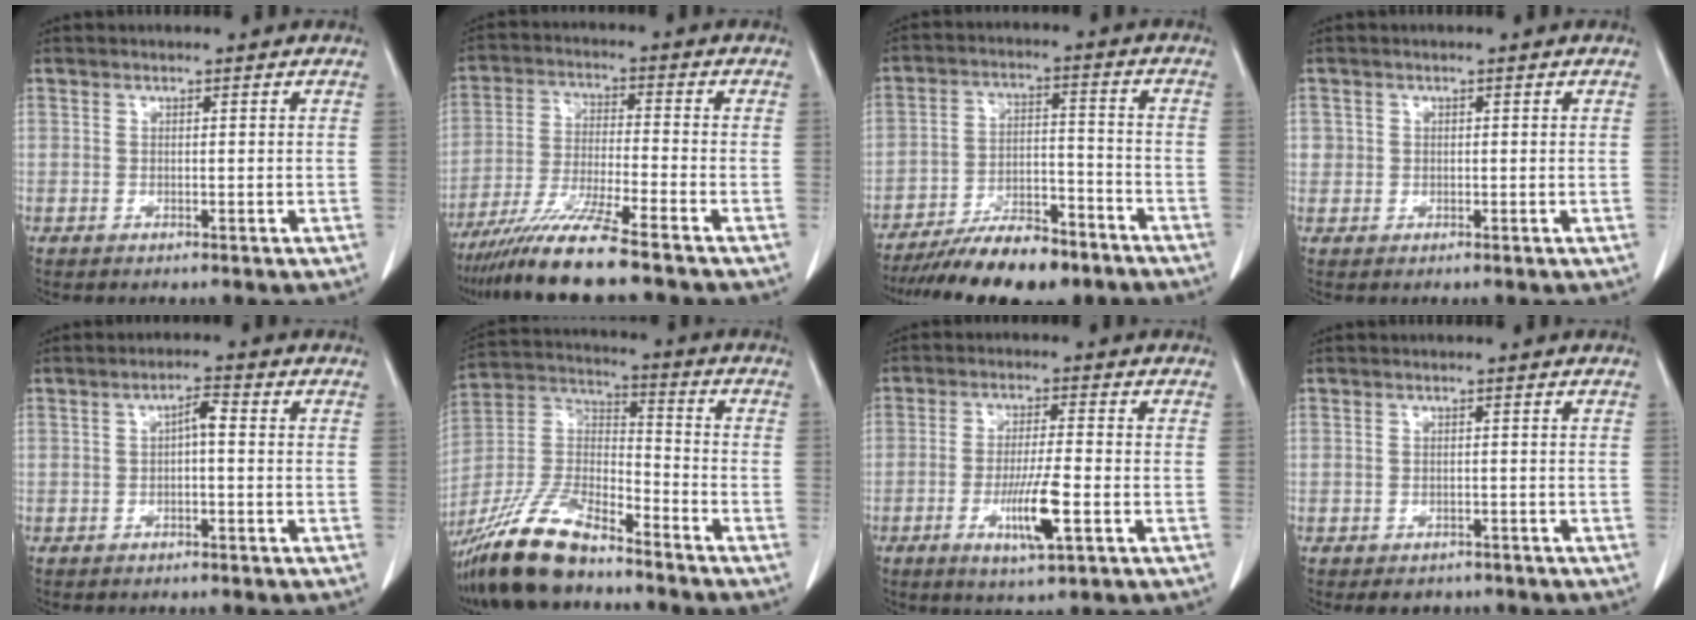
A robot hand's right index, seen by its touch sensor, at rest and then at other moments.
{"total": 11.1, "force": [-8.8, -0.8, 6.8], "torque": [-0.125, -0.032, -0.158]}
{"total": 13.4, "force": [-10.7, 4.0, 6.9], "torque": [-0.102, 0.008, -0.177]}
{"total": 1.4, "force": [0.3, 1.4, 0.2], "torque": [0.009, 0.003, 0.001]}
{"total": 2.5, "force": [-0.1, 0.6, 2.4], "torque": [-0.041, 0.010, -0.001]}
{"total": 16.1, "force": [-12.8, 4.2, 8.8], "torque": [-0.189, -0.004, -0.243]}
{"total": 7.8, "force": [-2.7, 0.5, 7.3], "torque": [-0.134, -0.015, -0.047]}
{"total": 3.2, "force": [-2.5, 2.0, 0.4], "torque": [-0.002, 0.004, -0.032]}